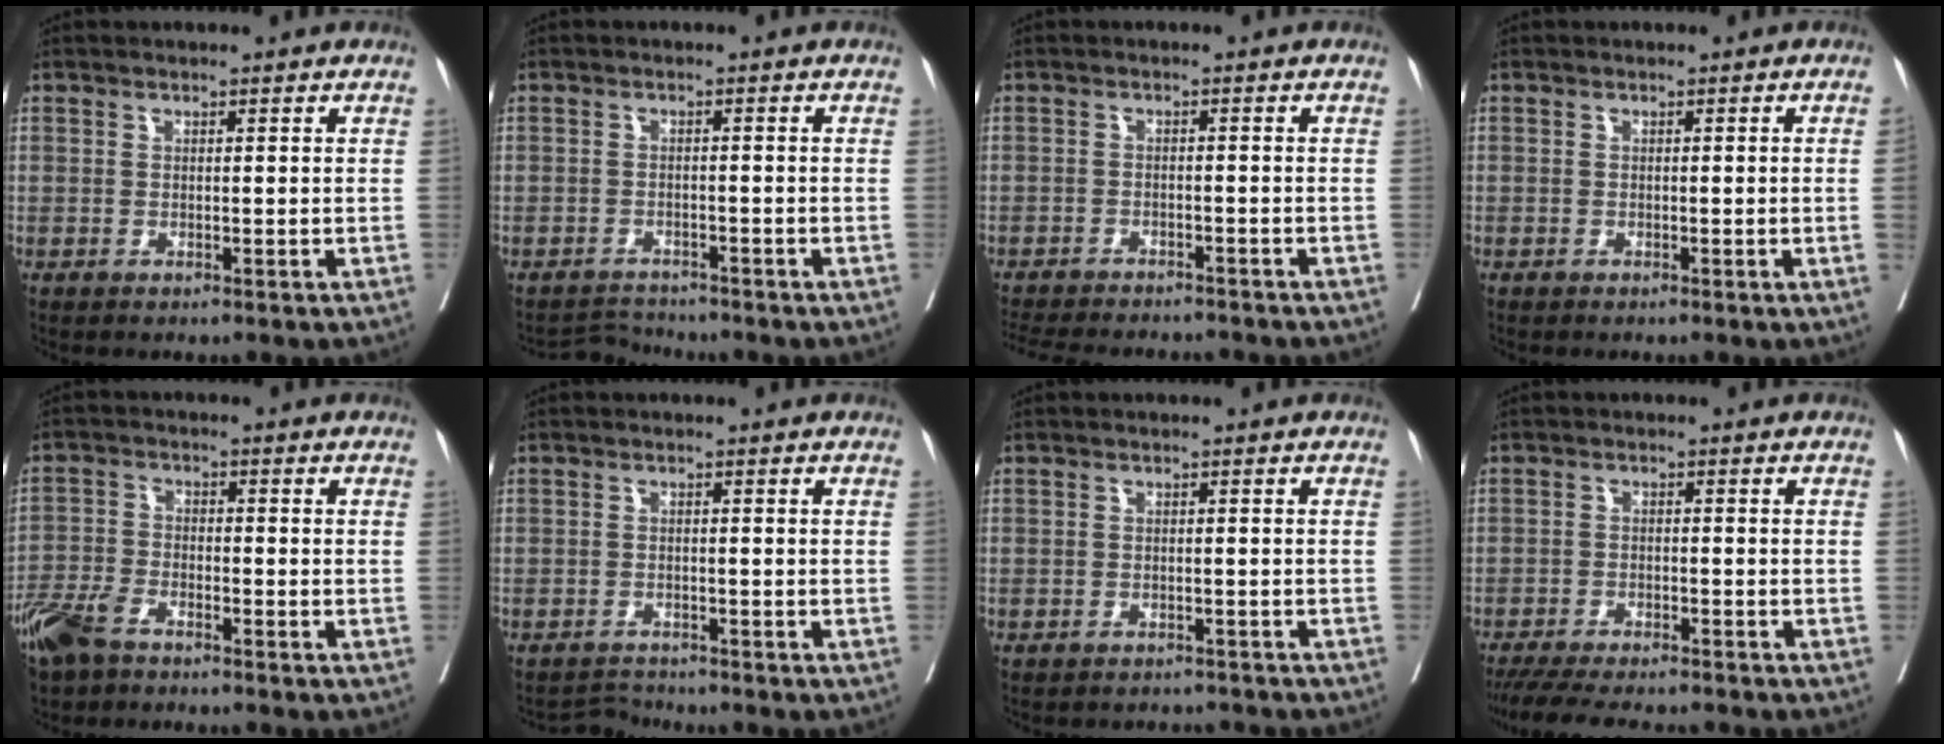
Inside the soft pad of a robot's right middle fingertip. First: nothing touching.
{"total": 3.0, "force": [-2.8, -0.2, -1.0], "torque": [0.016, -0.012, -0.045]}
{"total": 13.7, "force": [-12.5, 2.9, 4.8], "torque": [-0.105, -0.013, -0.170]}
{"total": 0.9, "force": [-0.2, -0.4, 0.8], "torque": [-0.006, 0.001, -0.003]}
{"total": 6.1, "force": [-4.8, 2.1, 3.0], "torque": [-0.071, -0.009, -0.095]}
{"total": 2.3, "force": [-2.1, -0.2, -0.9], "torque": [0.015, -0.014, -0.033]}
{"total": 4.9, "force": [-4.8, 1.2, 0.0], "torque": [0.002, 0.000, -0.056]}
{"total": 12.4, "force": [-11.0, 1.8, 5.3], "torque": [-0.082, -0.017, -0.157]}